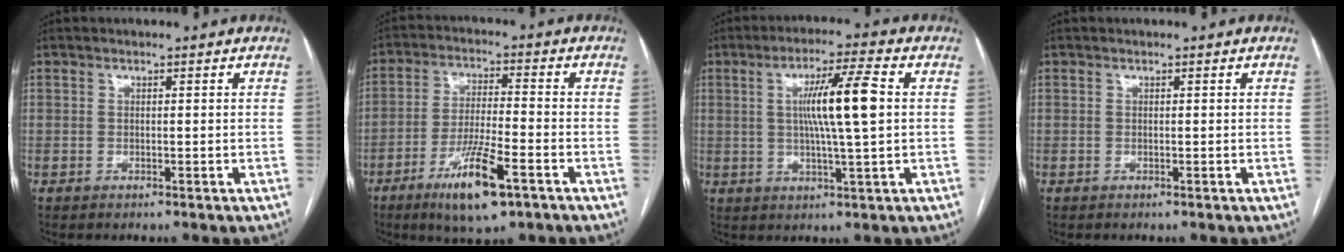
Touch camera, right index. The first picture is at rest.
{"total": 11.1, "force": [-6.0, 1.7, 9.1], "torque": [-0.171, -0.017, -0.103]}
{"total": 9.8, "force": [1.3, -0.2, 9.7], "torque": [-0.172, 0.004, 0.022]}
{"total": 0.0}